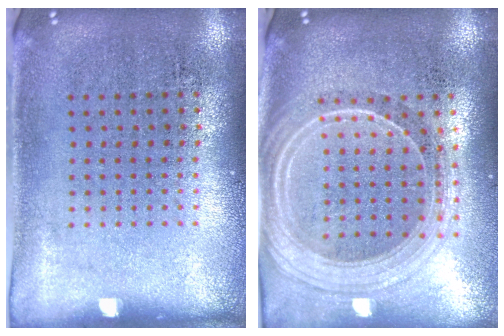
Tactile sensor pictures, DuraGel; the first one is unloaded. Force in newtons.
{"total": 2.3, "press": 2.0, "slide": 1.2}